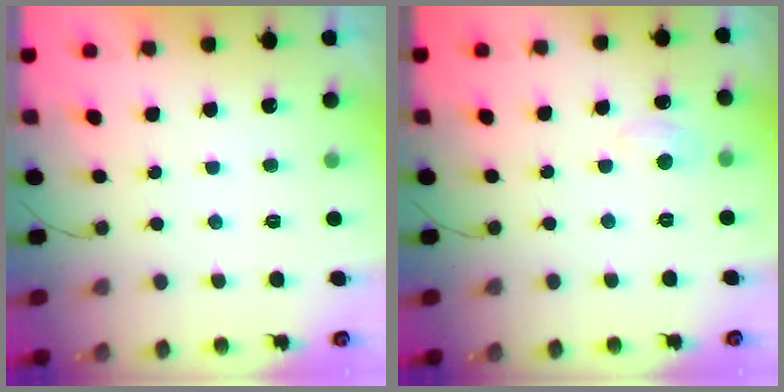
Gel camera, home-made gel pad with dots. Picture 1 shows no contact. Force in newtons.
{"total": 3.4, "press": 3.4, "slide": 0.4}